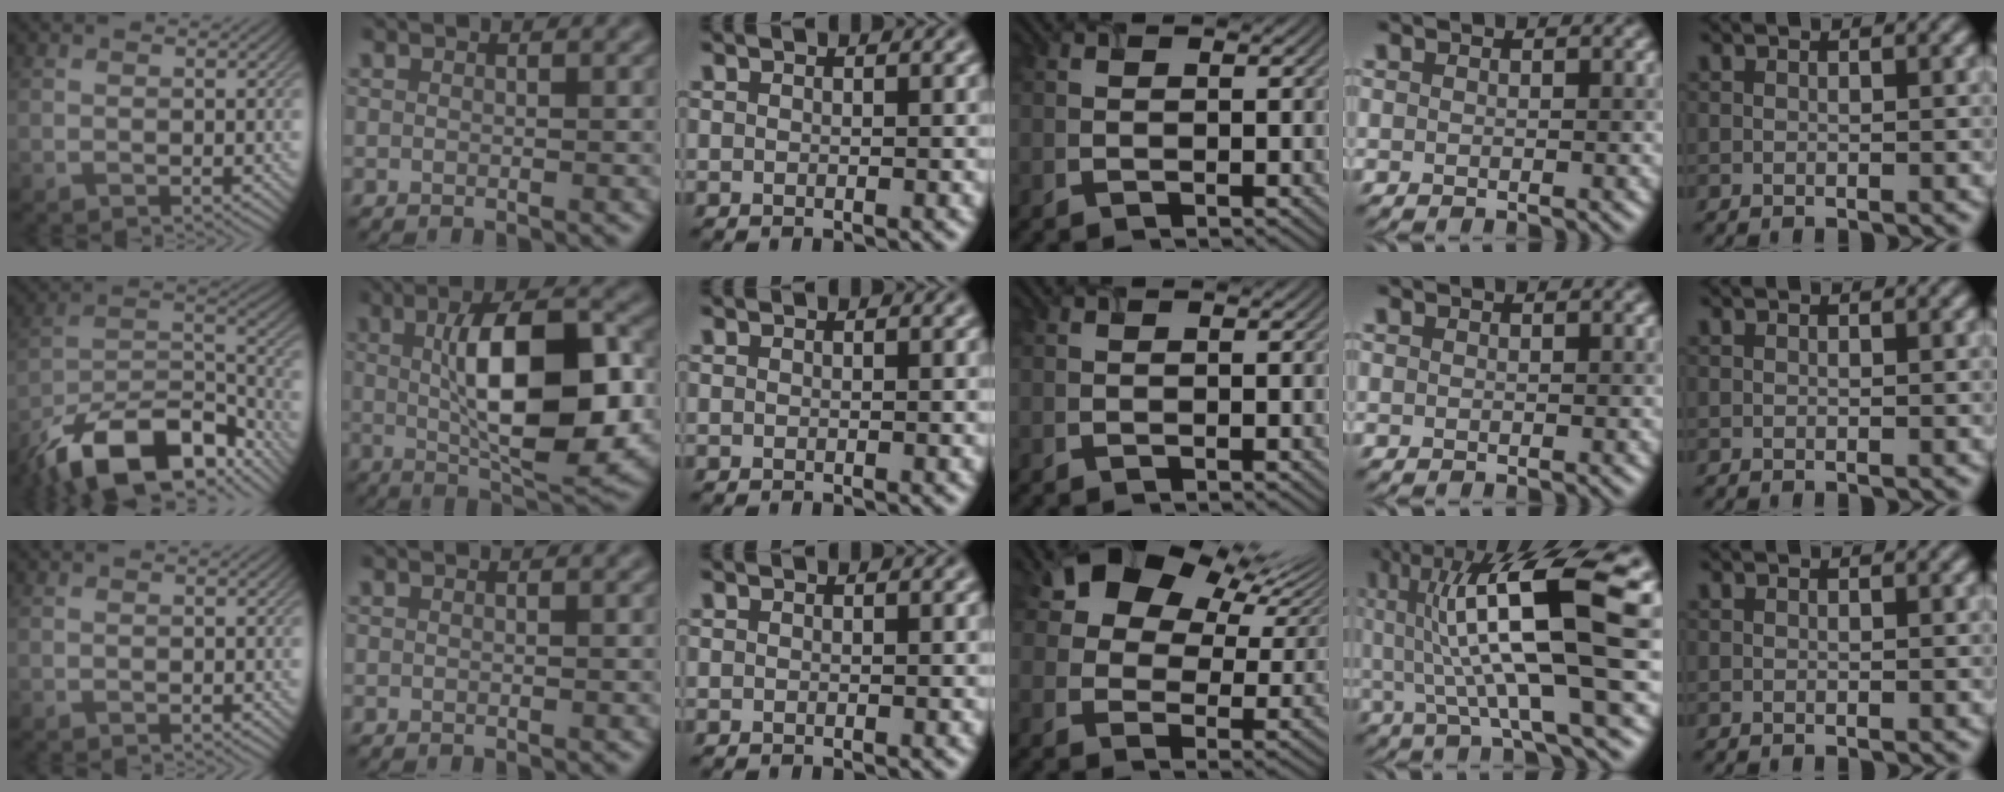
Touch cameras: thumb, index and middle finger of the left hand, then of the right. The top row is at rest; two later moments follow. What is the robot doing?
{"motion": "extract", "object": "airpods case & airpods"}